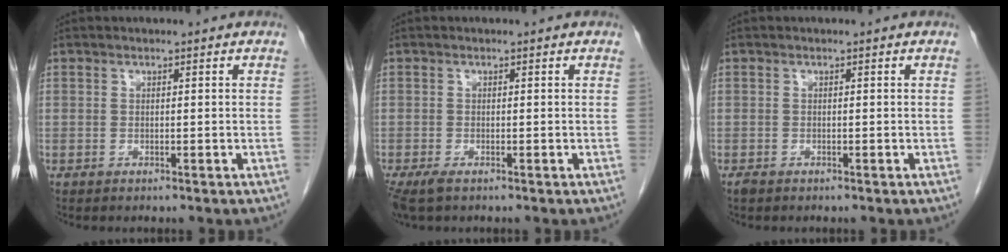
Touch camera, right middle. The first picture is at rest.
{"total": 2.6, "force": [-1.7, 0.8, 1.8], "torque": [-0.042, -0.010, -0.028]}
{"total": 0.6, "force": [-0.5, 0.2, 0.3], "torque": [-0.012, -0.002, -0.009]}